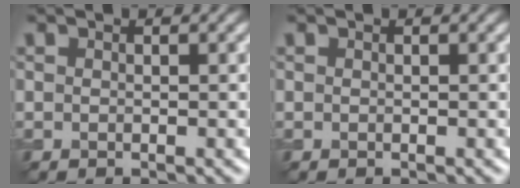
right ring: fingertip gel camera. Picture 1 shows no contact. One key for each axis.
{"total": 0.0}